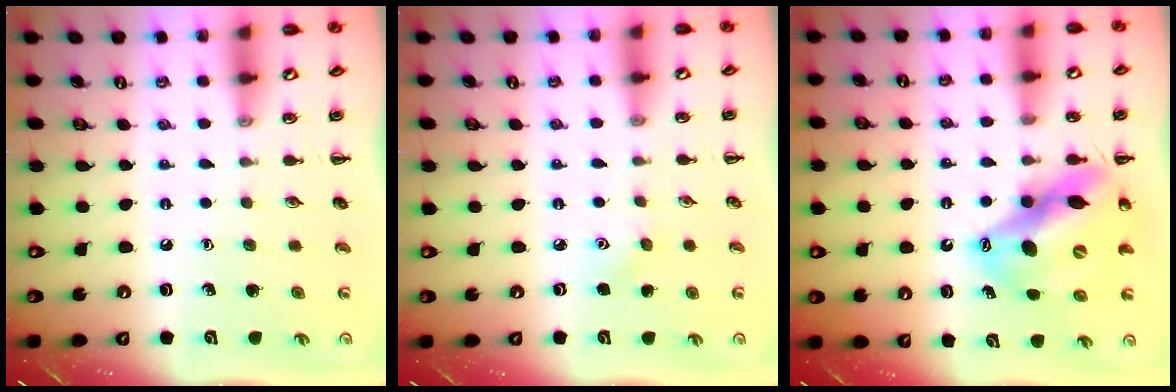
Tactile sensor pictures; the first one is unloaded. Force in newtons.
{"total": 4.0, "press": 3.8, "slide": 1.0}
{"total": 13.8, "press": 13.4, "slide": 3.4}